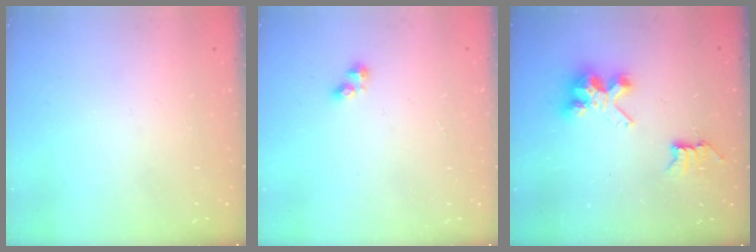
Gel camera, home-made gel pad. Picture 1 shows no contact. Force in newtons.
{"total": 2.5, "press": 2.5, "slide": 0.3}
{"total": 7.8, "press": 7.8, "slide": 0.3}